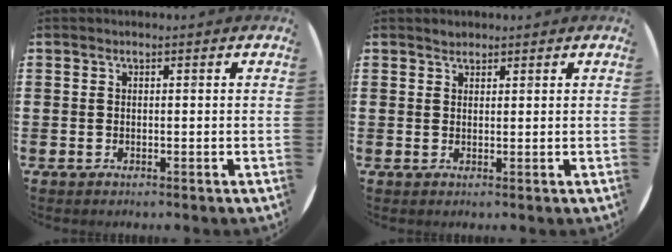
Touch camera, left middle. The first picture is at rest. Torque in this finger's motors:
{"motor_torque": [0.13, -0.09, 0.01, 0.00]}